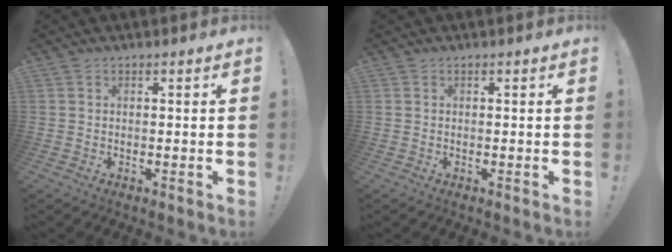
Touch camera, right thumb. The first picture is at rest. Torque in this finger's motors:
{"motor_torque": [0.00, 0.00, -0.01, 0.01, 0.00]}